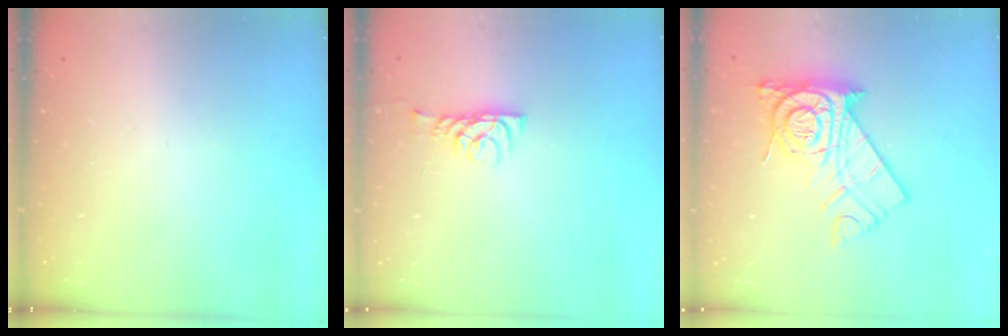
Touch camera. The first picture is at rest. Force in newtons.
{"total": 6.1, "press": 6.1, "slide": 0.4}
{"total": 15.0, "press": 14.9, "slide": 1.1}